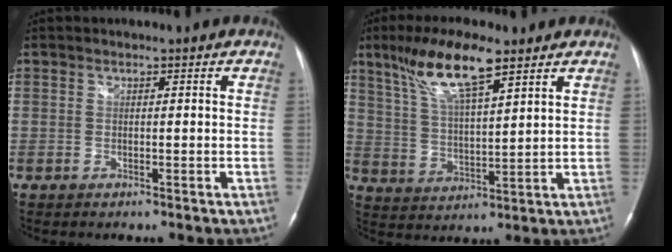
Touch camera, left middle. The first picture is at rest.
{"total": 11.4, "force": [7.4, 2.0, 8.4], "torque": [-0.167, 0.012, 0.140]}